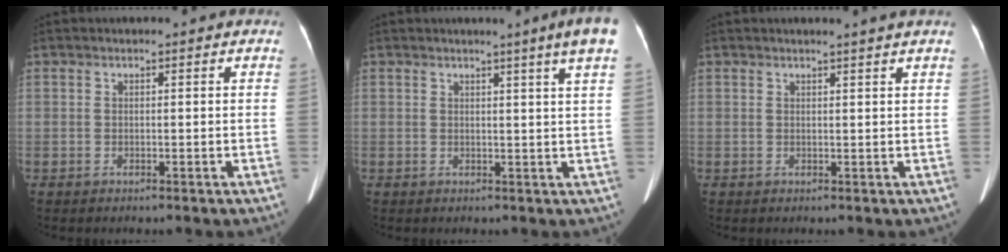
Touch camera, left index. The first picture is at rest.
{"total": 4.6, "force": [3.1, -1.0, 3.3], "torque": [-0.047, -0.007, 0.029]}
{"total": 2.2, "force": [2.0, -0.7, 0.8], "torque": [-0.018, -0.004, 0.027]}